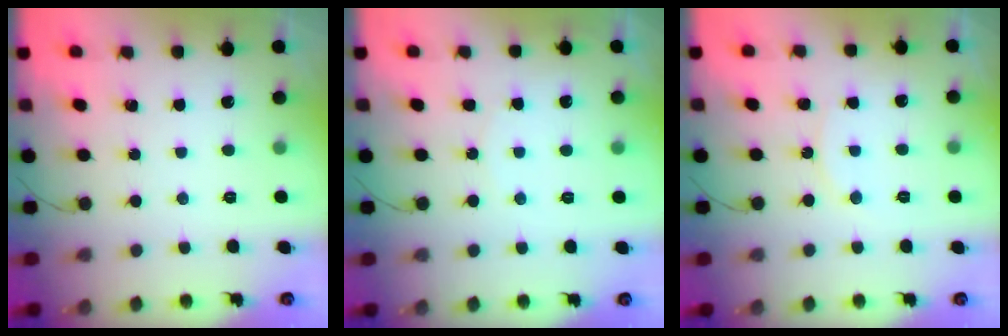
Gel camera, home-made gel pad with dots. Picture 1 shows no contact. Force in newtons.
{"total": 4.2, "press": 4.1, "slide": 0.5}
{"total": 6.1, "press": 6.1, "slide": 0.3}